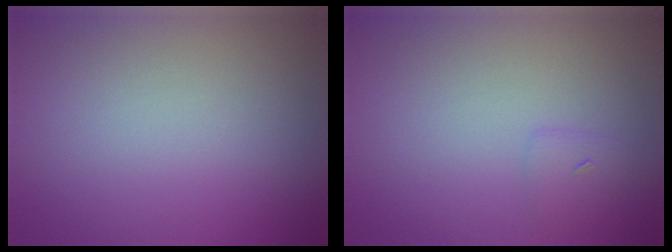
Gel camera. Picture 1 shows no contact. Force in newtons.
{"total": 0.5, "press": 0.5, "slide": 0.0}